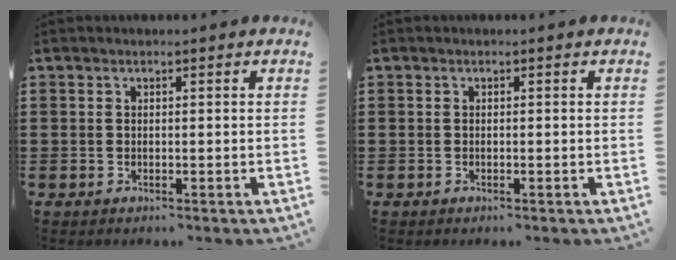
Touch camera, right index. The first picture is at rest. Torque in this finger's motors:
{"motor_torque": [0.25, 0.89, 0.02, -0.01]}